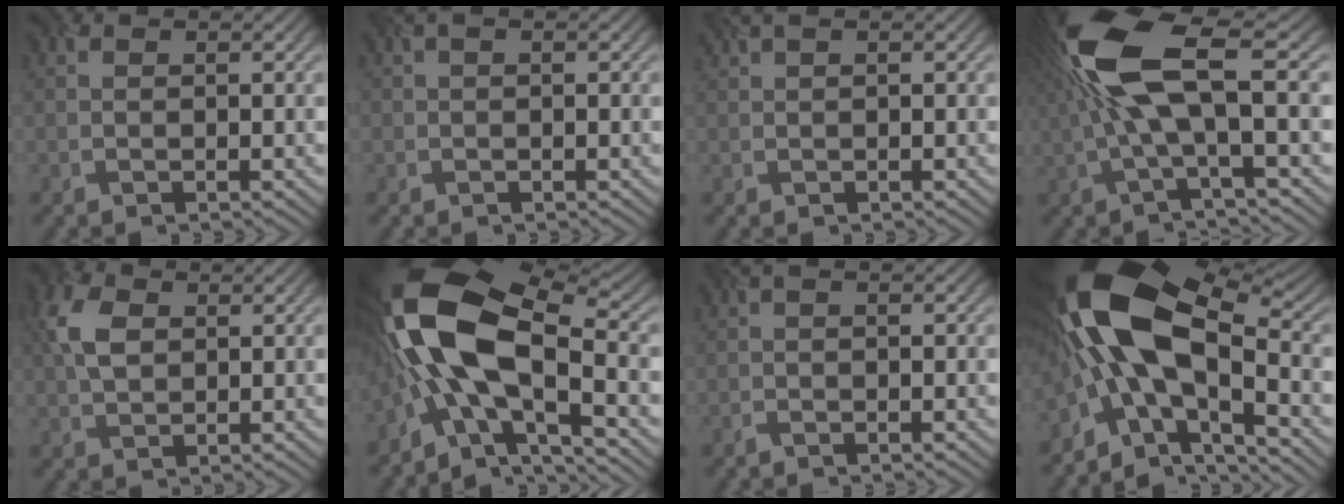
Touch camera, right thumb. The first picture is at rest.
{"total": 0.7, "force": [0.1, 0.5, 0.5], "torque": [-0.010, 0.002, 0.000]}
{"total": 0.7, "force": [0.5, 0.3, 0.5], "torque": [-0.012, 0.004, 0.010]}
{"total": 11.8, "force": [1.2, 3.5, 11.2], "torque": [-0.242, 0.009, 0.019]}
{"total": 5.1, "force": [1.2, 3.4, 3.6], "torque": [-0.092, 0.009, 0.018]}
{"total": 16.5, "force": [-2.2, 8.1, 14.2], "torque": [-0.275, -0.004, -0.045]}
{"total": 0.8, "force": [-0.6, 0.0, 0.6], "torque": [-0.015, -0.001, -0.014]}
{"total": 16.6, "force": [-2.0, 8.3, 14.3], "torque": [-0.260, 0.004, -0.037]}